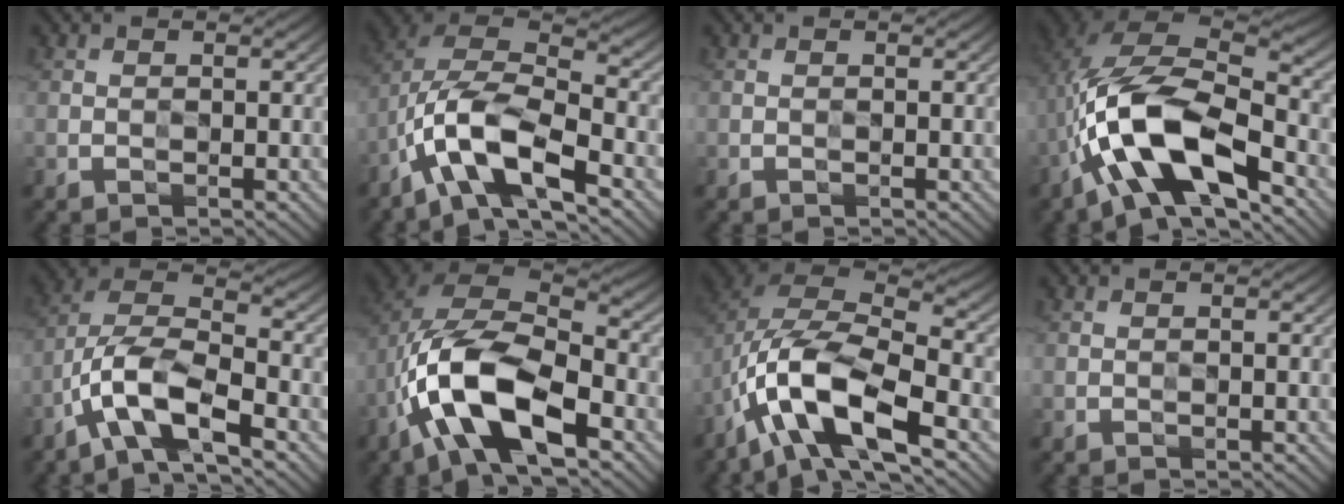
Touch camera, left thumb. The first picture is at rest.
{"total": 12.6, "force": [-6.4, 4.6, 9.8], "torque": [-0.194, 0.004, -0.129]}
{"total": 0.0}
{"total": 14.2, "force": [-5.9, 5.4, 11.7], "torque": [-0.220, 0.009, -0.112]}
{"total": 10.1, "force": [-5.5, 3.3, 7.8], "torque": [-0.154, 0.009, -0.110]}
{"total": 15.4, "force": [-6.5, 6.9, 12.1], "torque": [-0.256, -0.009, -0.128]}
{"total": 14.3, "force": [-6.7, 5.5, 11.4], "torque": [-0.230, 0.000, -0.135]}
{"total": 0.0}